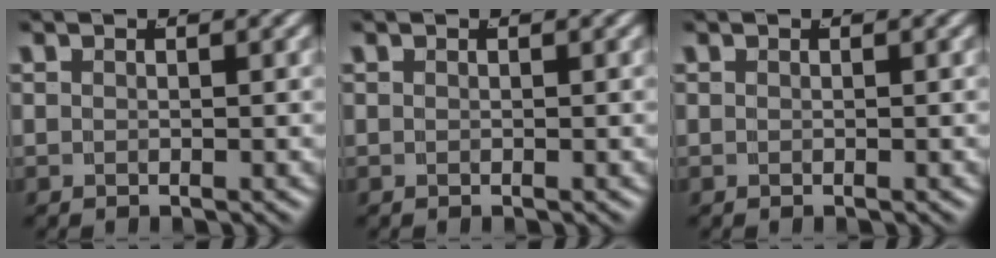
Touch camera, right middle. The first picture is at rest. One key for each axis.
{"total": 0.0}
{"total": 0.0}